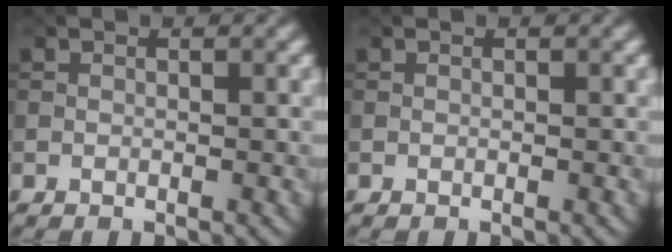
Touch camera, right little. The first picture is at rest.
{"total": 0.0}